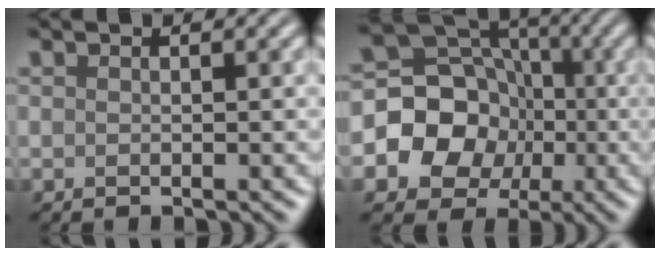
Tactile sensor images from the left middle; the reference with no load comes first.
{"total": 9.3, "force": [-1.4, 8.2, 4.3], "torque": [-0.060, 0.008, -0.051]}